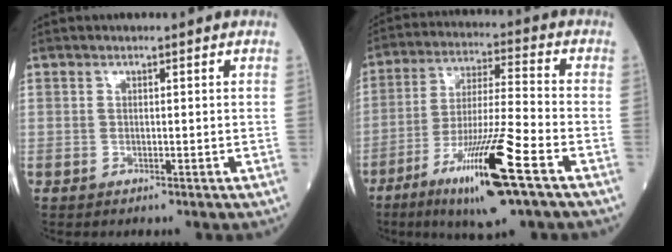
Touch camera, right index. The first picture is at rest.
{"total": 15.7, "force": [-7.9, 0.3, 13.5], "torque": [-0.256, -0.031, -0.139]}